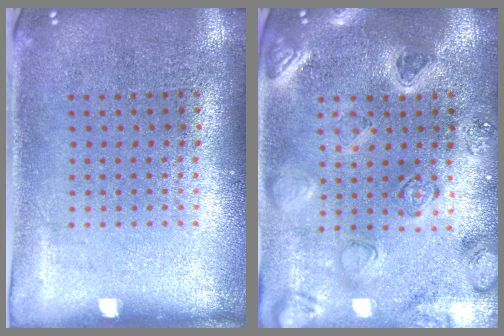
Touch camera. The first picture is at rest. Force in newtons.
{"total": 2.3, "press": 2.3, "slide": 0.1}